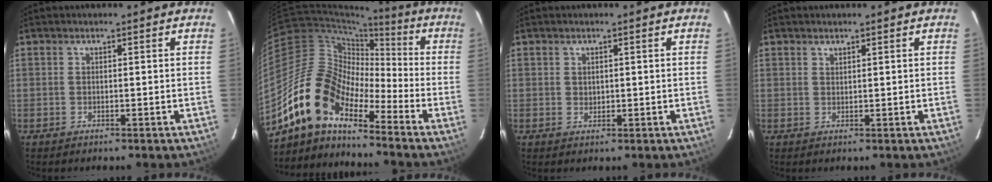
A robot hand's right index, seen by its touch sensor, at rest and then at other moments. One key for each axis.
{"total": 14.0, "fx": -10.7, "fy": 5.4, "fz": 7.3, "tx": -0.120, "ty": 0.008, "tz": -0.219}
{"total": 1.1, "fx": 0.5, "fy": 0.9, "fz": 0.5, "tx": -0.006, "ty": 0.003, "tz": 0.011}
{"total": 0.7, "fx": 0.7, "fy": 0.3, "fz": 0.1, "tx": -0.003, "ty": -0.001, "tz": 0.013}